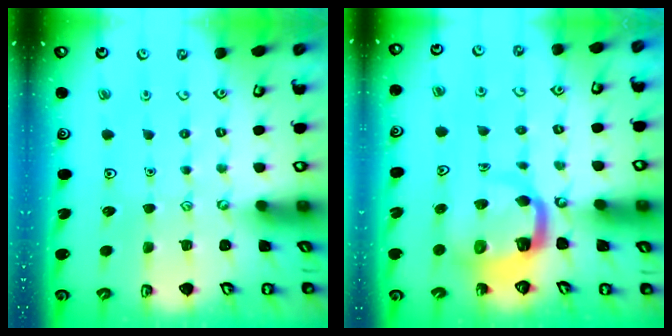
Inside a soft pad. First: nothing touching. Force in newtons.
{"total": 7.1, "press": 7.0, "slide": 1.0}